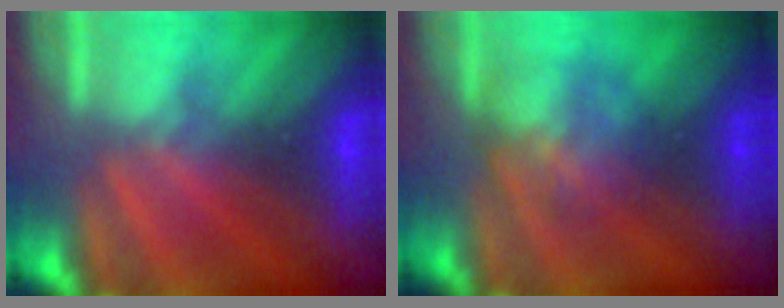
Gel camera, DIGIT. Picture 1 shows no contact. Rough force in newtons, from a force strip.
{"total": 2.9}